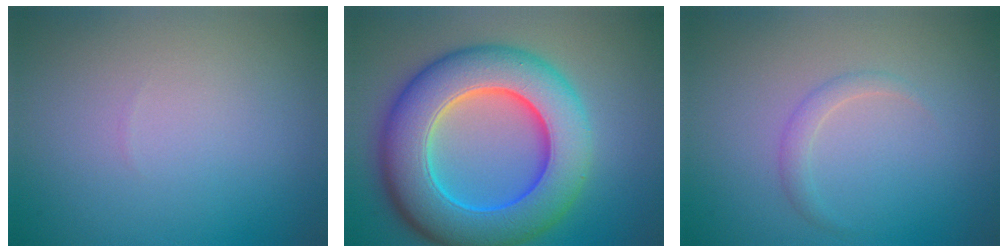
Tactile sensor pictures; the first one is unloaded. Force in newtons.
{"total": 11.9, "press": 11.9, "slide": 0.4}
{"total": 0.7, "press": 0.7, "slide": 0.1}